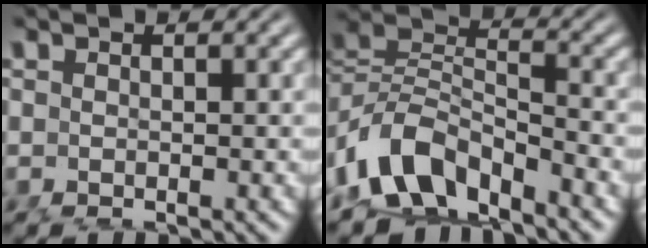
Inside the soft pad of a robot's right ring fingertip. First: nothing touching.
{"total": 7.3, "force": [-3.1, 4.9, 4.5], "torque": [-0.096, -0.033, -0.045]}